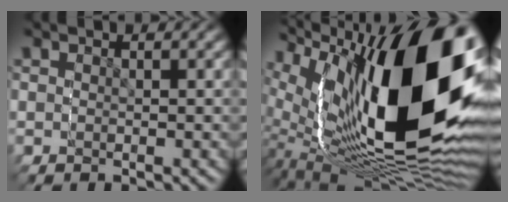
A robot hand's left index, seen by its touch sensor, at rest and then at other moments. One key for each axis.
{"total": 19.7, "fx": 0.5, "fy": 10.4, "fz": 16.7, "tx": -0.274, "ty": -0.001, "tz": 0.014}